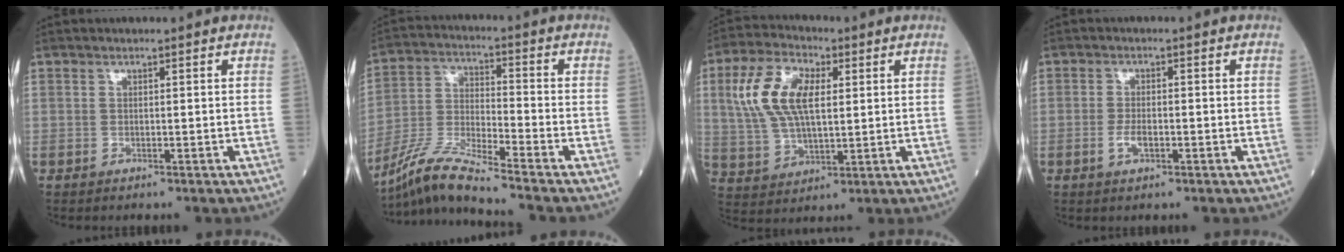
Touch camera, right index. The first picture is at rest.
{"total": 9.5, "force": [-8.5, -1.8, 3.9], "torque": [-0.090, -0.021, -0.166]}
{"total": 11.7, "force": [2.9, 5.5, 9.9], "torque": [-0.221, 0.020, 0.057]}
{"total": 2.6, "force": [-0.9, 0.9, 2.2], "torque": [-0.043, 0.001, -0.014]}